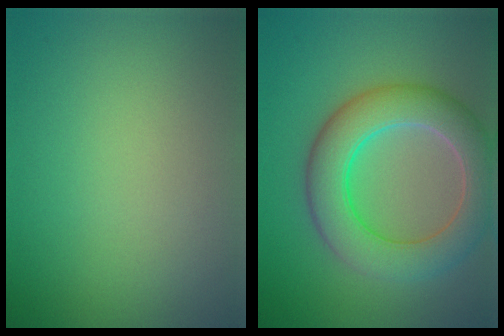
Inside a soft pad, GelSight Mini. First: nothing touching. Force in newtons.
{"total": 7.6, "press": 7.6, "slide": 0.4}